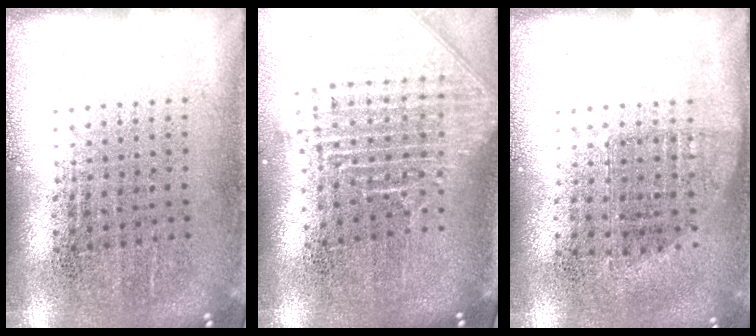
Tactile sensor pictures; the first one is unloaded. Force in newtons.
{"total": 2.4, "press": 1.8, "slide": 1.5}
{"total": 0.7, "press": 0.6, "slide": 0.3}